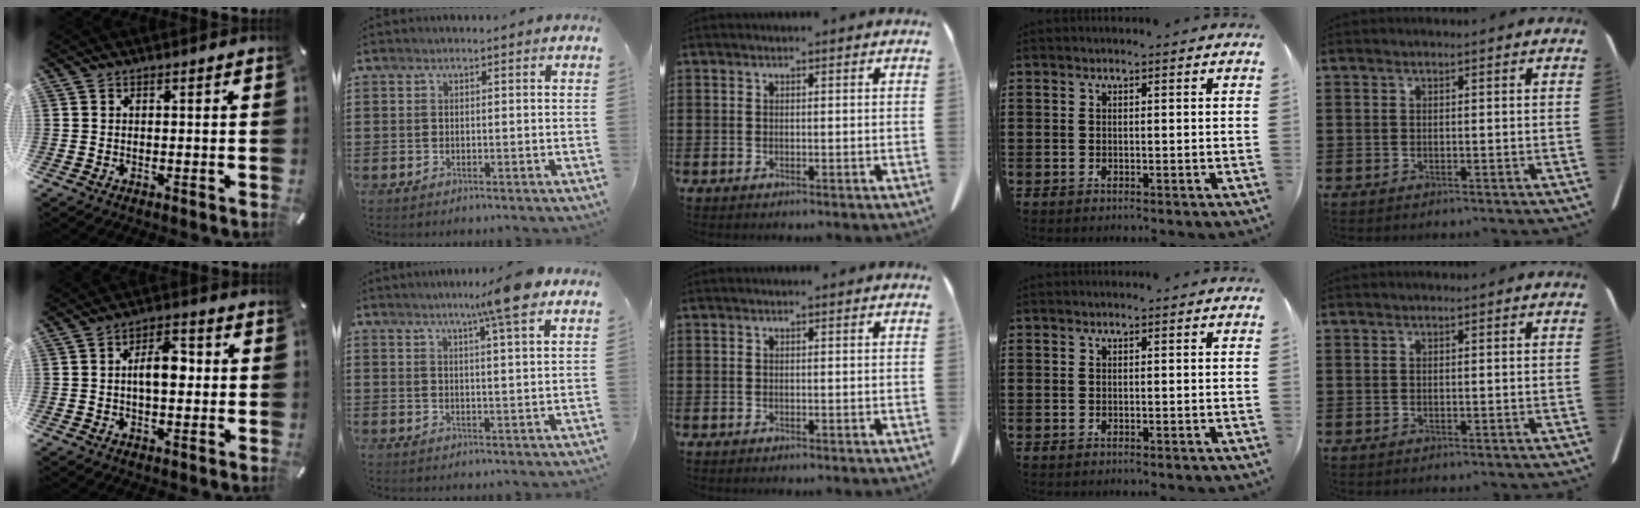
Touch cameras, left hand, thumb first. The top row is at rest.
{"thumb": {"total": 7.6, "force": [0.0, 4.1, 6.4], "torque": [-0.101, 0.005, -0.007]}, "index": {"total": 8.4, "force": [5.7, -0.7, 6.2], "torque": [-0.111, -0.010, 0.092]}}